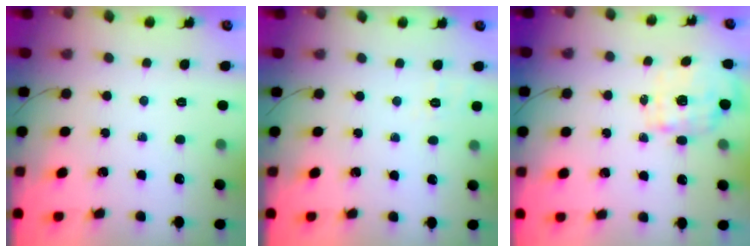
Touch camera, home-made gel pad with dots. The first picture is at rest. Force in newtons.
{"total": 2.0, "press": 0.4, "slide": 1.9}
{"total": 2.6, "press": 2.3, "slide": 1.3}